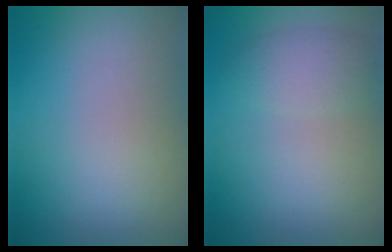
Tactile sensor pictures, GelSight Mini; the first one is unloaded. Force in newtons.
{"total": 2.3, "press": 2.3, "slide": 0.0}